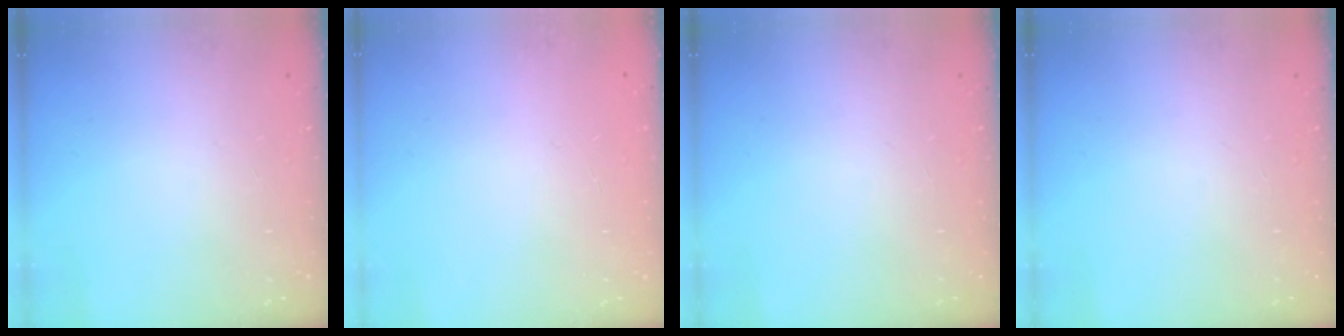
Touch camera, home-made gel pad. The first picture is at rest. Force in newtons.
{"total": 0.0}
{"total": 0.0}
{"total": 0.0}